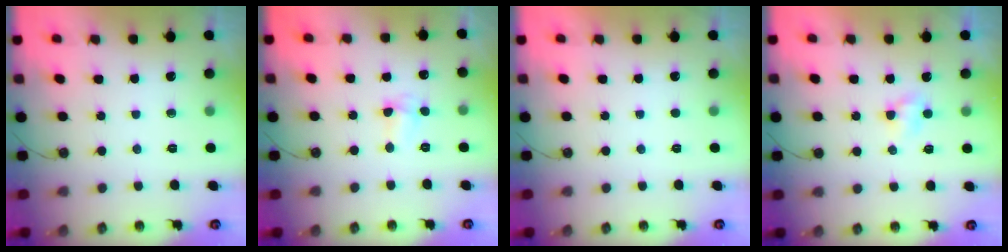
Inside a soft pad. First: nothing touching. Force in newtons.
{"total": 3.2, "press": 3.1, "slide": 0.7}
{"total": 0.0}
{"total": 2.4, "press": 2.4, "slide": 0.3}